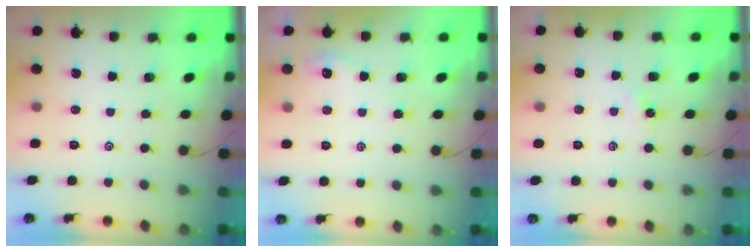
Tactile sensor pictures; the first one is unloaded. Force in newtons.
{"total": 1.9, "press": 1.9, "slide": 0.4}
{"total": 1.7, "press": 1.6, "slide": 0.3}